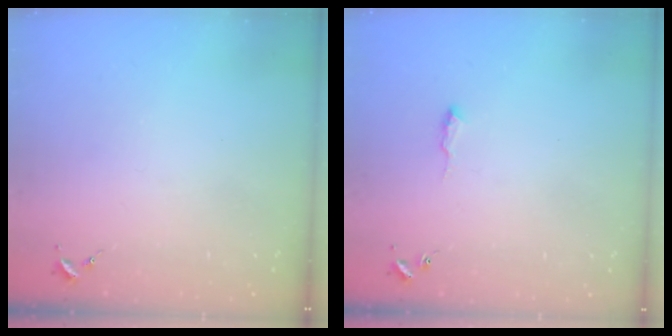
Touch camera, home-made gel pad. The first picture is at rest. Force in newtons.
{"total": 5.0, "press": 4.9, "slide": 0.6}